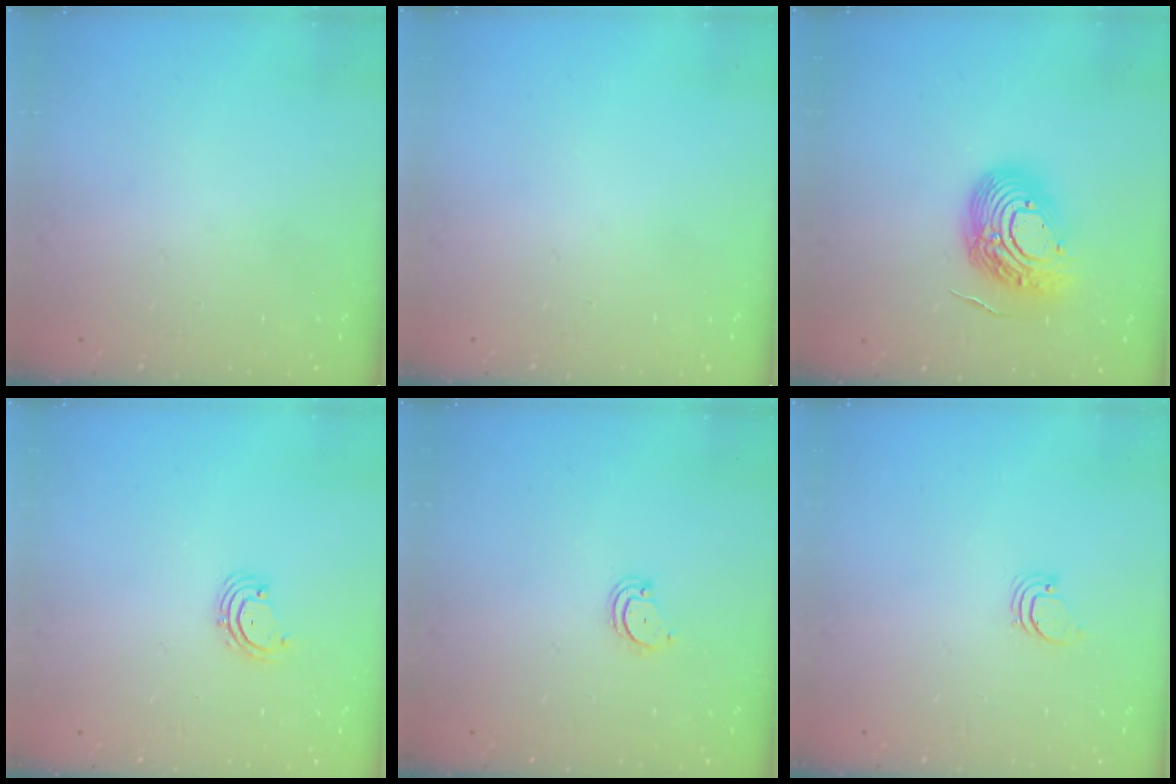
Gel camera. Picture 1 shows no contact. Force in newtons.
{"total": 0.0}
{"total": 15.0, "press": 14.9, "slide": 1.5}
{"total": 2.0, "press": 2.0, "slide": 0.4}
{"total": 3.8, "press": 3.8, "slide": 0.3}
{"total": 0.9, "press": 0.9, "slide": 0.0}